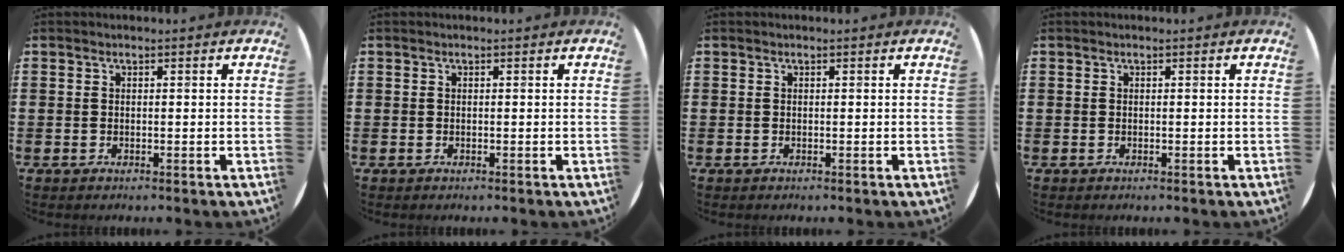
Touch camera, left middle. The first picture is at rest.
{"total": 0.0}
{"total": 0.0}
{"total": 0.0}